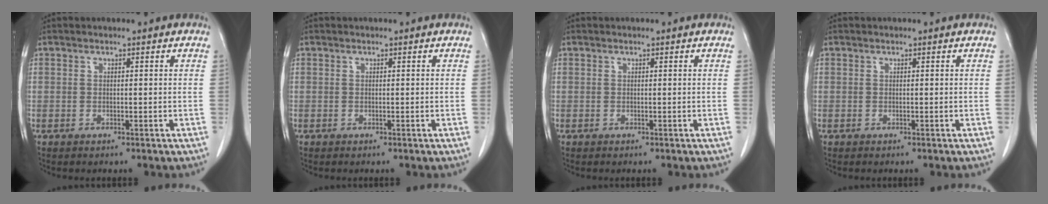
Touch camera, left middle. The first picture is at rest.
{"total": 0.0}
{"total": 0.0}
{"total": 0.0}